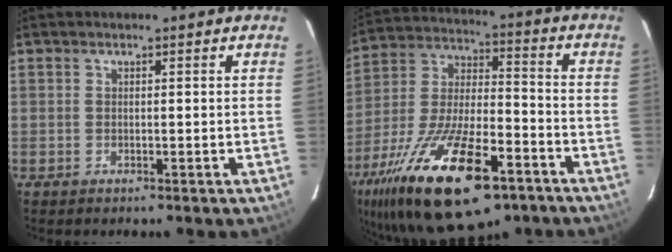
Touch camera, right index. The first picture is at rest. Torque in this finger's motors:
{"motor_torque": [1.55, -0.59, 1.06, 0.21]}